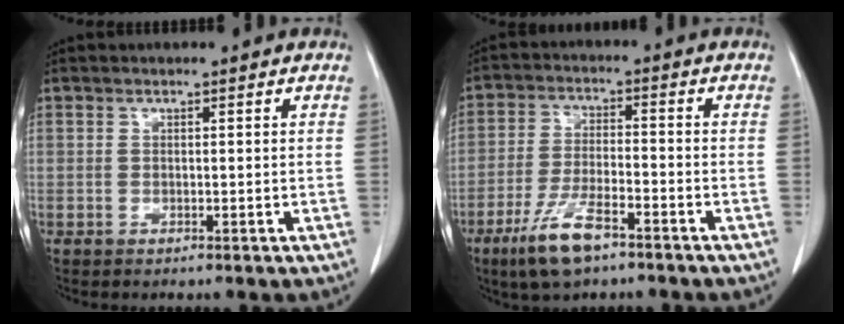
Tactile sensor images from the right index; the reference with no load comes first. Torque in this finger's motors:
{"motor_torque": [0.85, -0.72, 0.41, 0.12]}